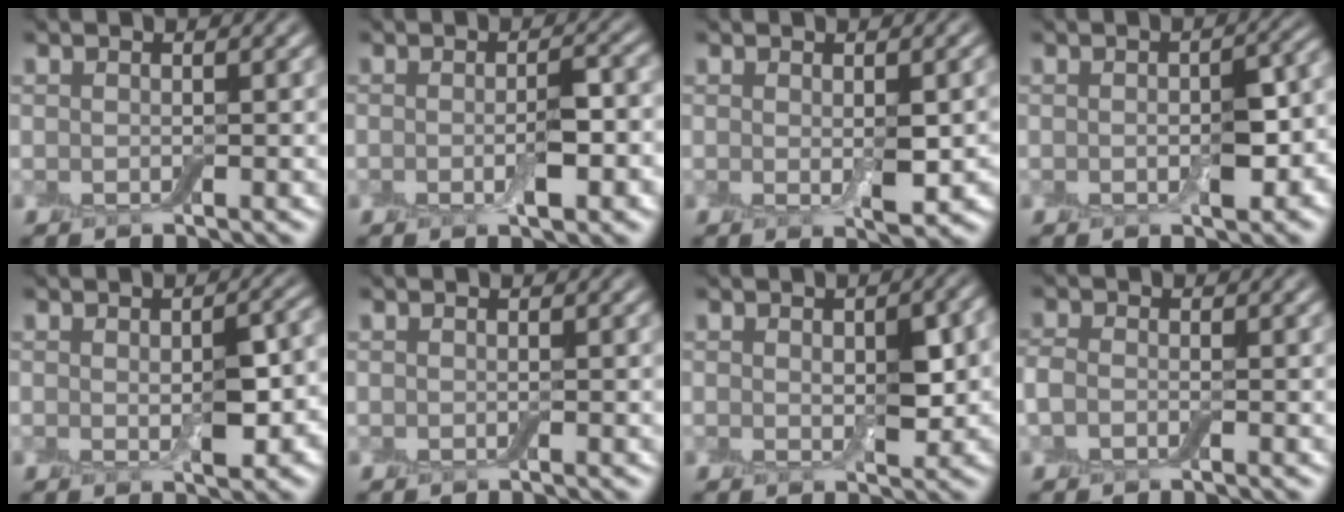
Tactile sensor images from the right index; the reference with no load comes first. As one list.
[{"total": 3.3, "force": [-0.7, 0.8, 3.1], "torque": [-0.056, -0.004, -0.012]}, {"total": 3.0, "force": [-0.2, 0.8, 2.9], "torque": [-0.047, -0.008, 0.001]}, {"total": 5.2, "force": [-0.8, 2.4, 4.5], "torque": [-0.066, -0.004, -0.012]}, {"total": 5.0, "force": [-0.3, 2.1, 4.6], "torque": [-0.068, -0.006, -0.001]}, {"total": 0.0}, {"total": 4.0, "force": [0.1, 2.0, 3.4], "torque": [-0.054, -0.003, 0.005]}, {"total": 1.4, "force": [-0.5, 0.9, 0.9], "torque": [-0.021, 0.002, -0.015]}]